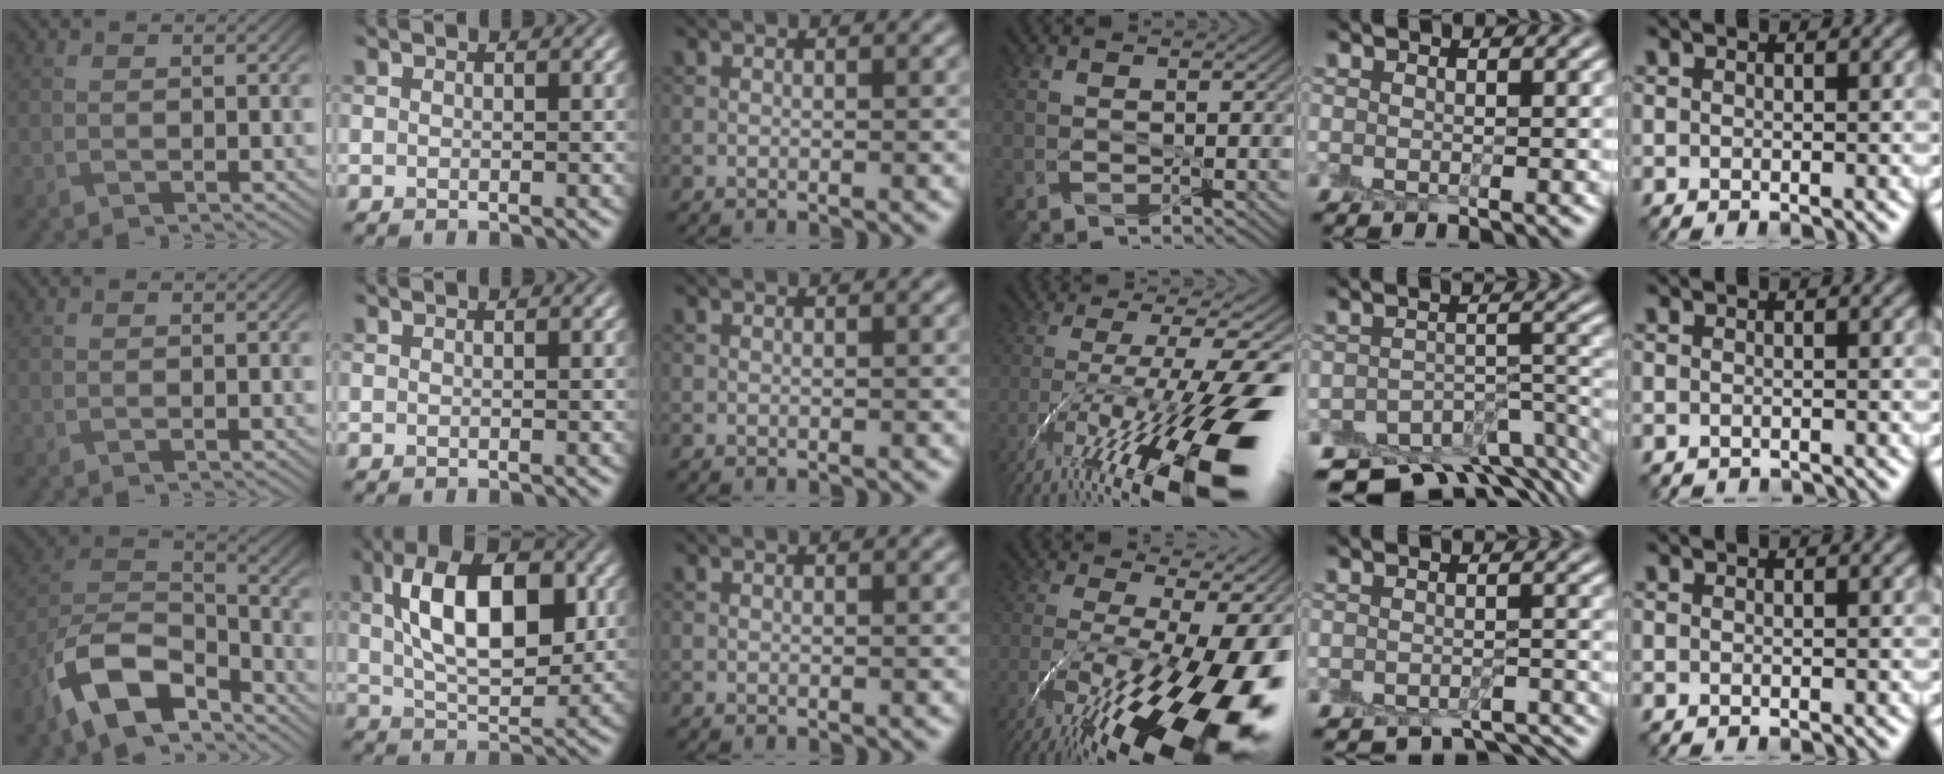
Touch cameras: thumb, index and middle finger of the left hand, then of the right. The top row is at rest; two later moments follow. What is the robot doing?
{"motion": "peel", "object": "envelope seal"}